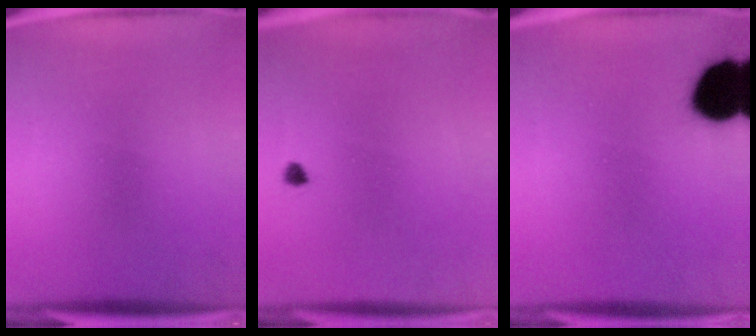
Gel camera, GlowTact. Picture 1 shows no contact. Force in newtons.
{"total": 1.0}
{"total": 14.2}